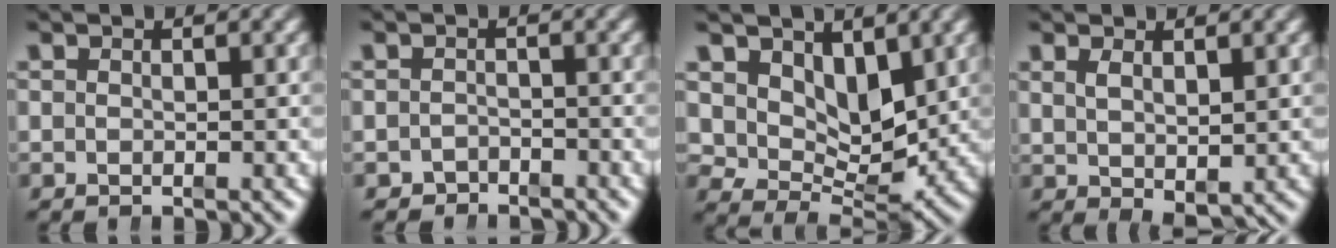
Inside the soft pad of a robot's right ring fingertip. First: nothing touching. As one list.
[{"total": 2.4, "force": [-2.4, 0.1, -0.5], "torque": [0.017, -0.014, -0.033]}, {"total": 6.3, "force": [1.5, 4.3, 4.4], "torque": [-0.075, -0.034, 0.035]}, {"total": 2.1, "force": [0.1, 0.2, 2.0], "torque": [-0.025, -0.014, 0.019]}]